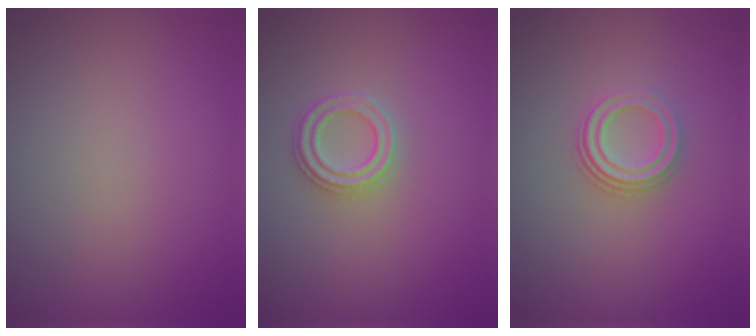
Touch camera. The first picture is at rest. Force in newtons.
{"total": 2.2, "press": 2.2, "slide": 0.3}
{"total": 2.9, "press": 2.2, "slide": 2.0}